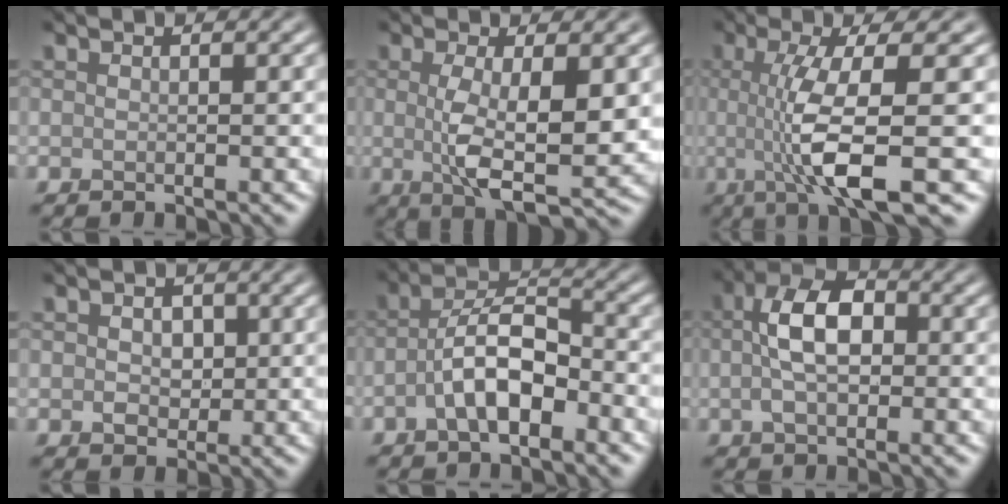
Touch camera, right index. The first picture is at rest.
{"total": 6.1, "force": [-0.1, 1.8, 5.8], "torque": [-0.108, -0.011, 0.003]}
{"total": 7.5, "force": [-0.6, 1.4, 7.3], "torque": [-0.136, -0.008, -0.006]}
{"total": 2.4, "force": [0.3, 1.9, 1.5], "torque": [-0.024, 0.001, -0.002]}
{"total": 5.3, "force": [-1.9, 2.4, 4.3], "torque": [-0.078, 0.013, -0.041]}
{"total": 5.5, "force": [0.3, 3.1, 4.5], "torque": [-0.083, 0.011, -0.003]}